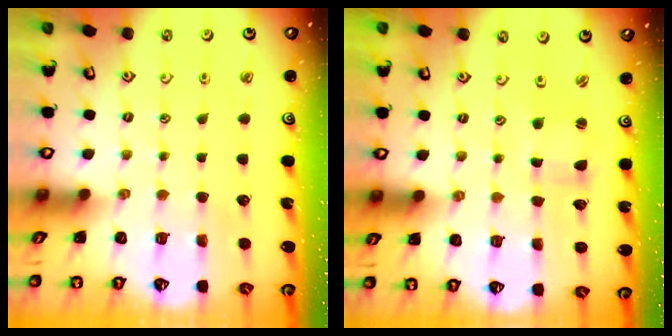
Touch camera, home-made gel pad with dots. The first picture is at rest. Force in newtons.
{"total": 1.2, "press": 1.1, "slide": 0.3}